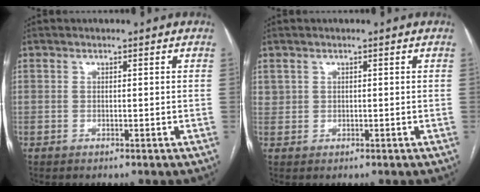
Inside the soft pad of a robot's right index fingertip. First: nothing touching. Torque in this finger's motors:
{"motor_torque": [0.76, 0.43, 0.17, 0.06]}